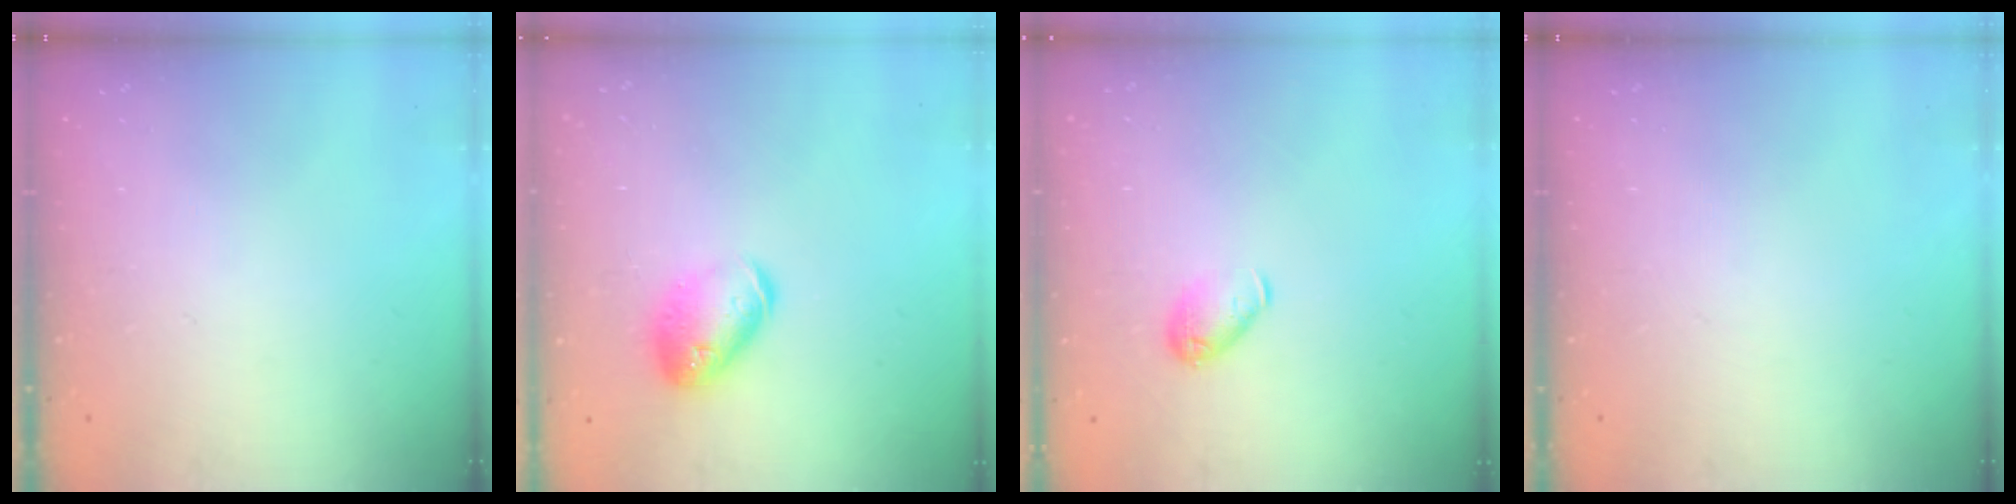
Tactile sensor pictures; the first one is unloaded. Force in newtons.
{"total": 12.5, "press": 12.3, "slide": 2.2}
{"total": 6.9, "press": 6.8, "slide": 1.1}
{"total": 0.0}